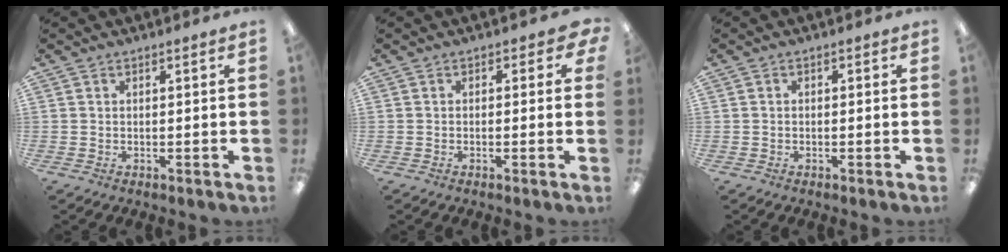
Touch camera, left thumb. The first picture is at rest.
{"total": 1.8, "force": [-0.5, 1.2, 1.3], "torque": [-0.017, 0.003, -0.011]}
{"total": 0.8, "force": [-0.7, 0.4, 0.3], "torque": [-0.006, 0.001, -0.014]}